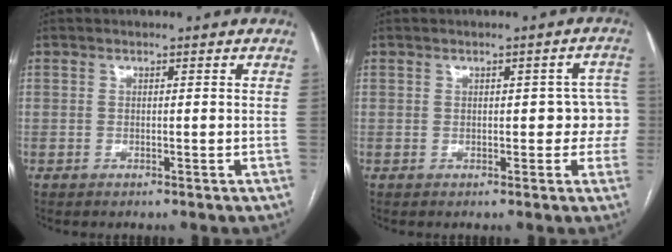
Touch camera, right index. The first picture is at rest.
{"total": 4.7, "force": [0.0, 2.5, 4.0], "torque": [-0.027, 0.031, 0.001]}